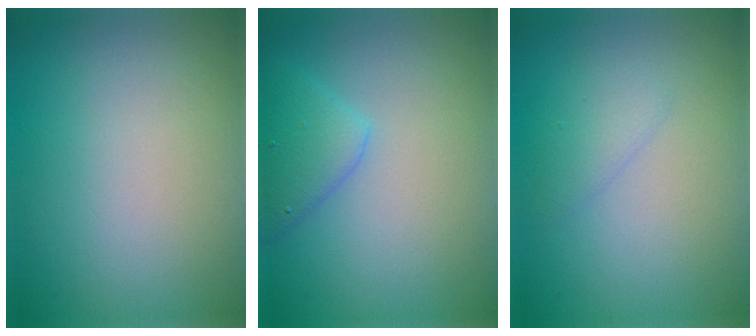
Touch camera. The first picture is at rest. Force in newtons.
{"total": 3.0, "press": 3.0, "slide": 0.1}
{"total": 1.4, "press": 1.4, "slide": 0.1}